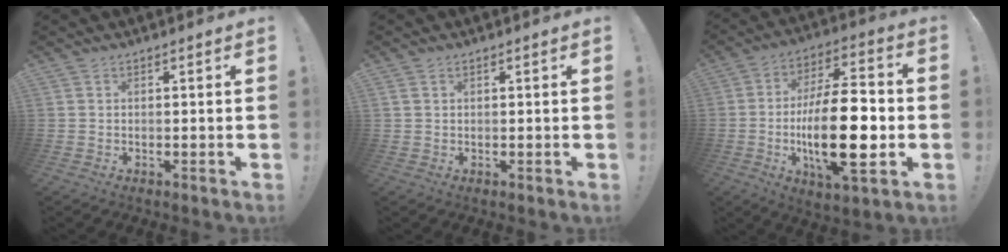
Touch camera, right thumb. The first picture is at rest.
{"total": 1.1, "force": [0.6, 0.8, 0.6], "torque": [-0.014, 0.004, 0.012]}
{"total": 23.0, "force": [-4.1, 8.4, 21.0], "torque": [-0.375, 0.006, -0.067]}